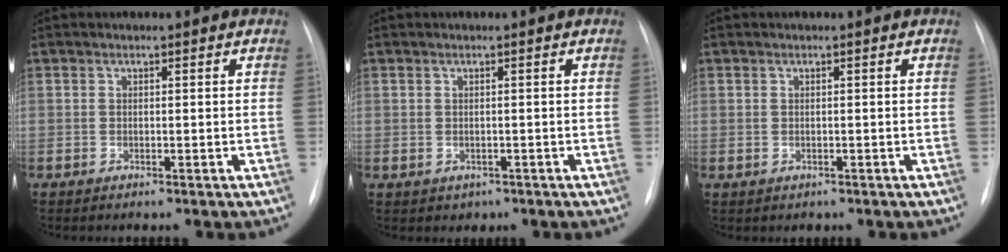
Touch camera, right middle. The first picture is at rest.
{"total": 1.4, "force": [-0.7, 1.2, 0.3], "torque": [-0.004, 0.002, -0.004]}
{"total": 0.6, "force": [-0.3, 0.5, 0.1], "torque": [-0.006, 0.003, -0.002]}